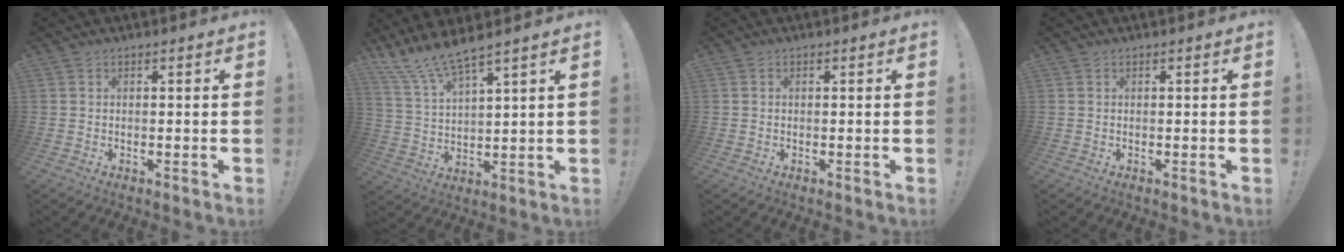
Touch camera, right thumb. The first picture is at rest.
{"total": 9.1, "force": [8.3, 0.4, 3.8], "torque": [-0.093, -0.051, 0.150]}
{"total": 0.0}
{"total": 0.0}